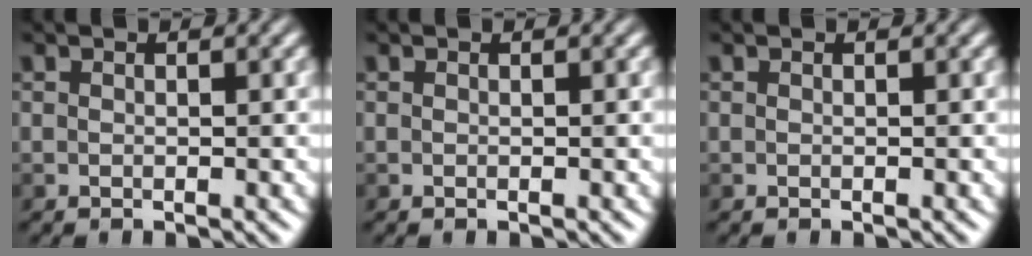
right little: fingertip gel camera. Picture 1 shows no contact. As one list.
[{"total": 0.0}, {"total": 0.0}]